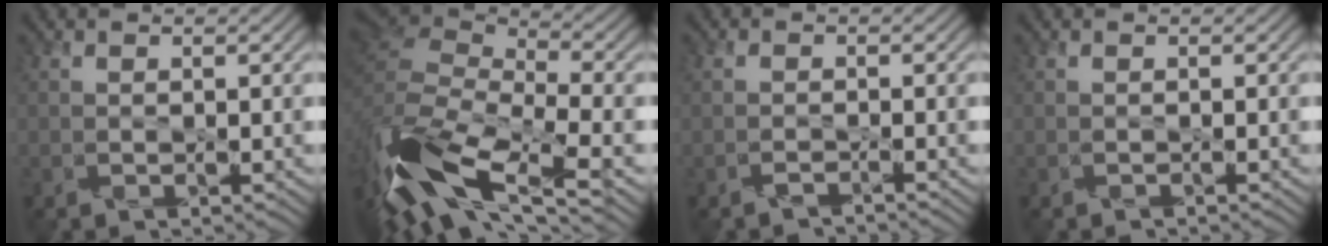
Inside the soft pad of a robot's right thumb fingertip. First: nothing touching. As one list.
[{"total": 15.3, "force": [-7.9, 6.2, 11.4], "torque": [-0.295, -0.023, -0.143]}, {"total": 0.8, "force": [-0.8, 0.2, 0.0], "torque": [0.003, 0.004, -0.020]}, {"total": 0.0}]